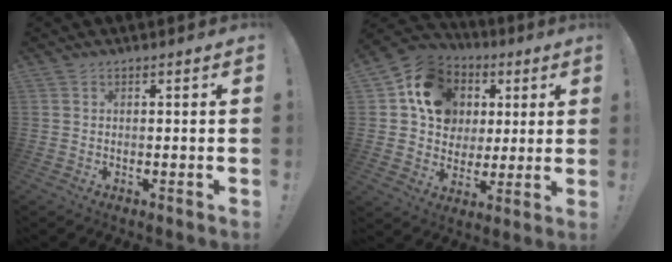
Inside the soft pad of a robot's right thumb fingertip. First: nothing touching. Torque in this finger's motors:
{"motor_torque": [1.38, 1.42, 0.32, 0.21, 0.06]}